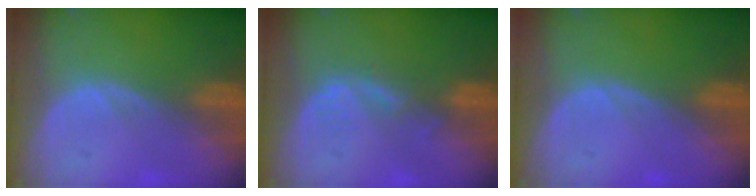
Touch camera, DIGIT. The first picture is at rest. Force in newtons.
{"total": 2.0, "press": 2.0, "slide": 0.3}
{"total": 0.0}